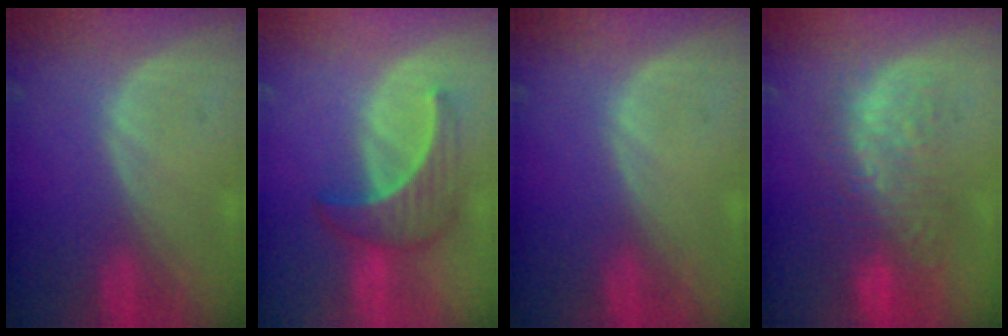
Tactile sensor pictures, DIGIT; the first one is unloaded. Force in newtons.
{"total": 6.6, "press": 6.3, "slide": 2.2}
{"total": 0.0}
{"total": 10.5, "press": 9.5, "slide": 4.4}